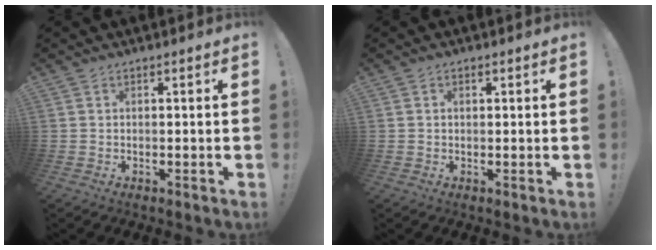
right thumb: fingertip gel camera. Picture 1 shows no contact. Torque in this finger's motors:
{"motor_torque": [-0.05, -0.16, -0.37, 0.14, -0.02]}